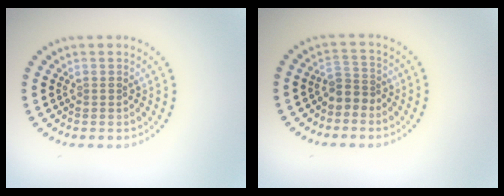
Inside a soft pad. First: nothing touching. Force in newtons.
{"total": 2.2, "press": 1.7, "slide": 1.4}